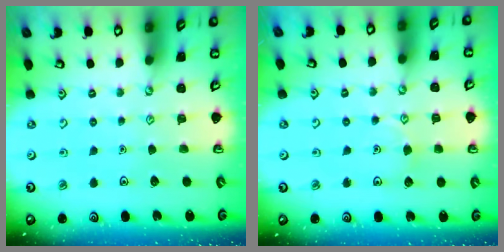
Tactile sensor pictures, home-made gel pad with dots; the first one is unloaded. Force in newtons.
{"total": 5.7, "press": 5.7, "slide": 0.6}